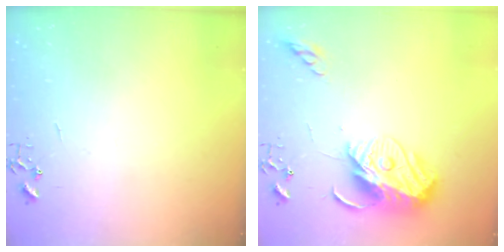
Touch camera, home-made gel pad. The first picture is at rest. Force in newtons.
{"total": 13.5, "press": 13.4, "slide": 1.2}